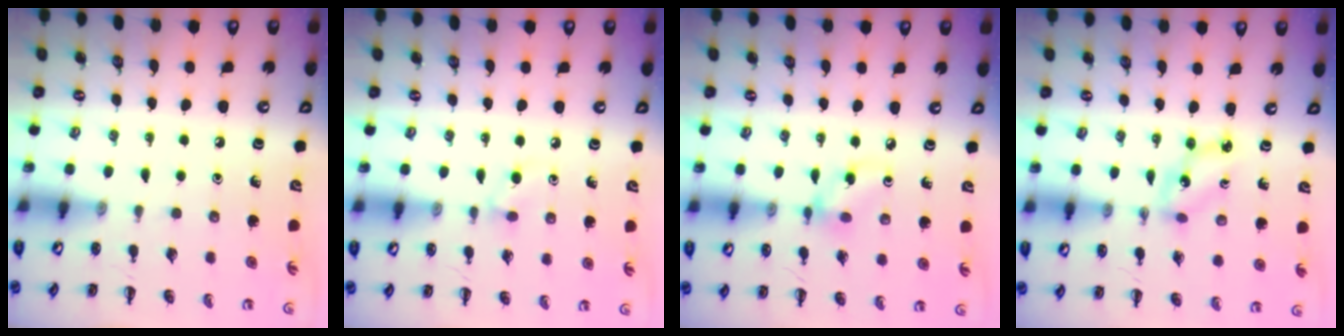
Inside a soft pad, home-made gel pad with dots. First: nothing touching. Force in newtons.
{"total": 4.6, "press": 4.3, "slide": 1.6}
{"total": 4.8, "press": 4.8, "slide": 0.2}
{"total": 4.5, "press": 4.4, "slide": 1.1}